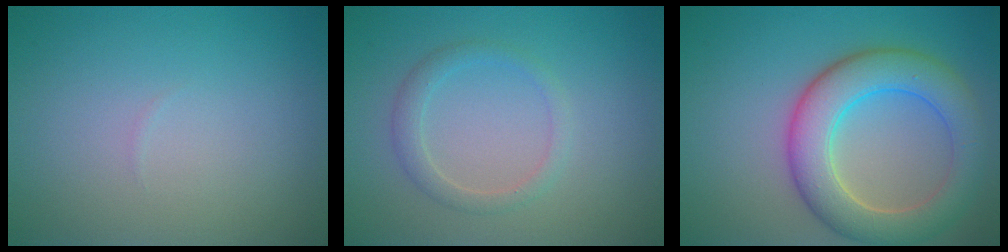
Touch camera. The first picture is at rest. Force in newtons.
{"total": 1.8, "press": 1.8, "slide": 0.1}
{"total": 7.0, "press": 7.0, "slide": 0.3}